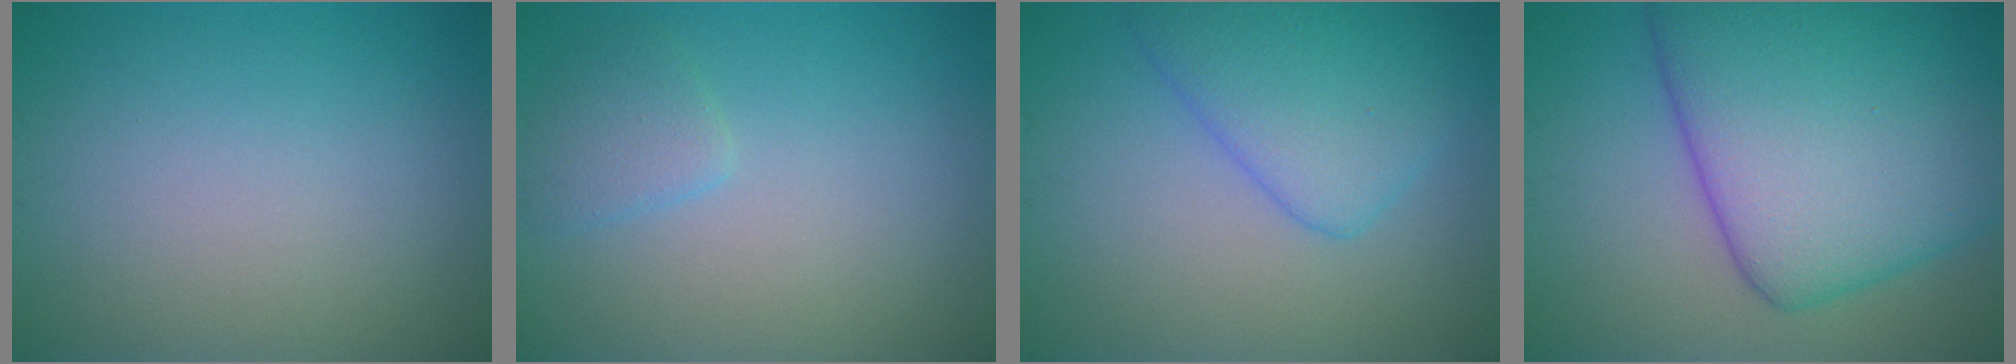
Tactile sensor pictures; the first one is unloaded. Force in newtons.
{"total": 1.8, "press": 1.8, "slide": 0.2}
{"total": 5.4, "press": 5.4, "slide": 0.3}
{"total": 14.2, "press": 14.2, "slide": 0.3}